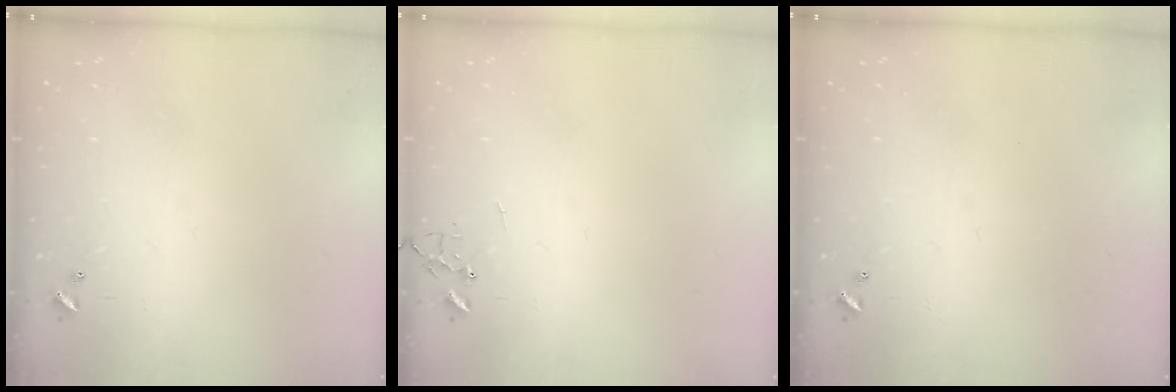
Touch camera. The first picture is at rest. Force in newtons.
{"total": 0.0}
{"total": 0.0}